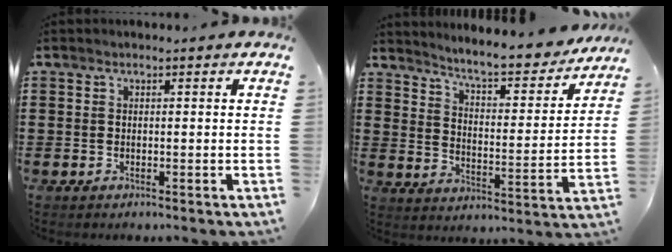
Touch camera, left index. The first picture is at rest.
{"total": 6.6, "force": [6.2, -0.1, 2.4], "torque": [-0.066, -0.050, 0.099]}